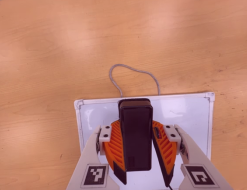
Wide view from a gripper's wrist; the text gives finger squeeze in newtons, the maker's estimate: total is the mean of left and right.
{"total": 9.9, "left": 10.1, "right": 9.6}